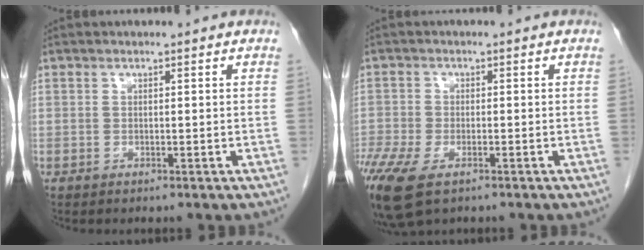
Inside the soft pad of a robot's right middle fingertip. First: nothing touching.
{"total": 12.1, "force": [-7.4, 5.1, 8.0], "torque": [-0.199, -0.025, -0.125]}